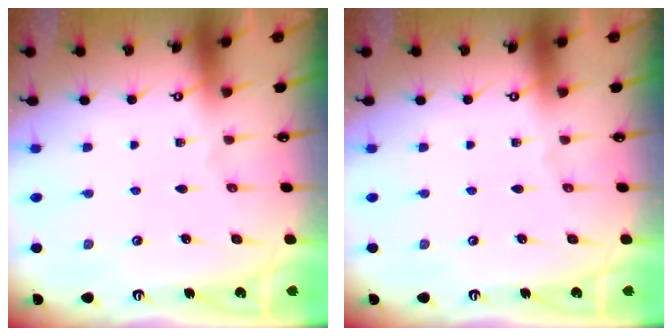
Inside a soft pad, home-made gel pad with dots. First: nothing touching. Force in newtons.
{"total": 0.0}